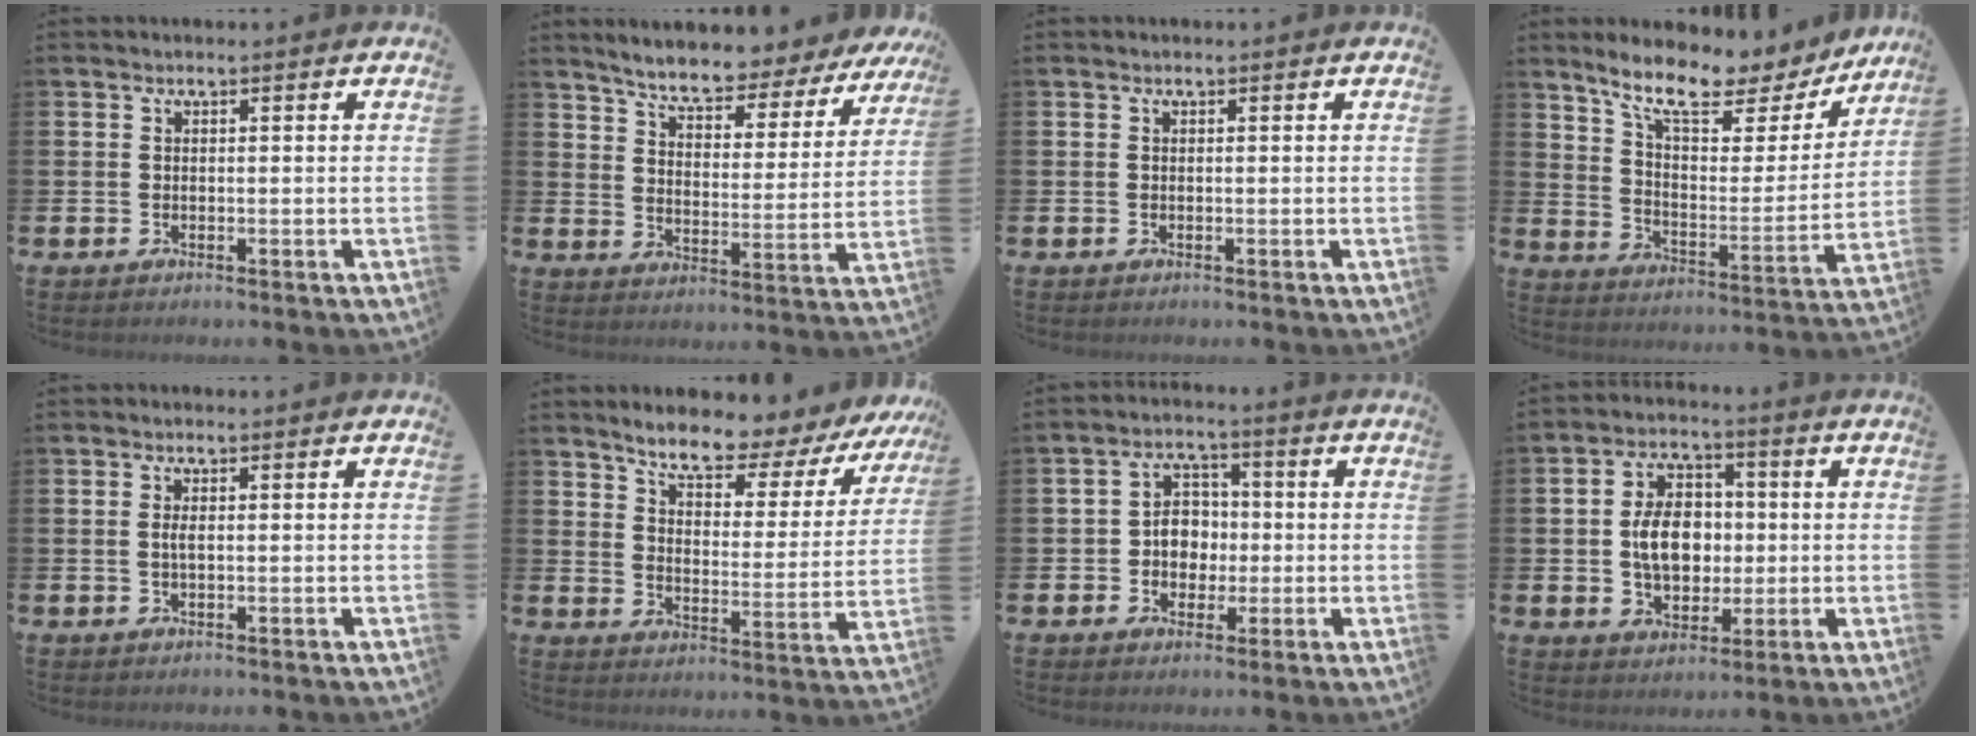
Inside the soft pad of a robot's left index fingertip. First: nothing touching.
{"total": 7.0, "force": [6.7, 0.8, 2.1], "torque": [-0.064, -0.052, 0.110]}
{"total": 0.0}
{"total": 10.8, "force": [9.4, 2.9, 4.7], "torque": [-0.117, -0.056, 0.161]}
{"total": 1.2, "force": [0.1, 0.4, 1.1], "torque": [-0.017, 0.001, -0.001]}
{"total": 7.3, "force": [6.7, 1.4, 2.5], "torque": [-0.076, -0.052, 0.109]}
{"total": 4.8, "force": [-0.1, 4.2, 2.3], "torque": [-0.045, 0.008, -0.010]}
{"total": 7.5, "force": [0.1, 5.4, 5.3], "torque": [-0.104, 0.015, -0.004]}